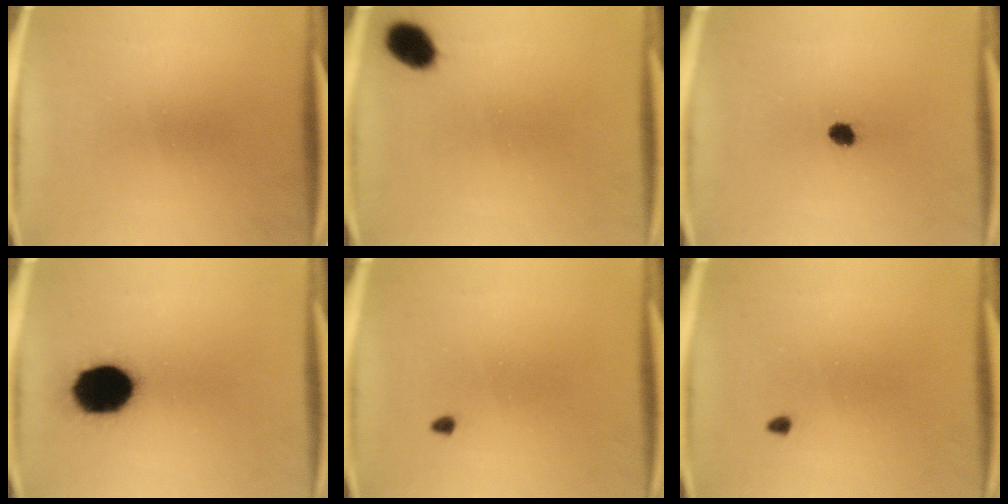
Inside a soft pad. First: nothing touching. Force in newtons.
{"total": 5.9}
{"total": 2.4}
{"total": 16.9}
{"total": 0.7}
{"total": 0.7}